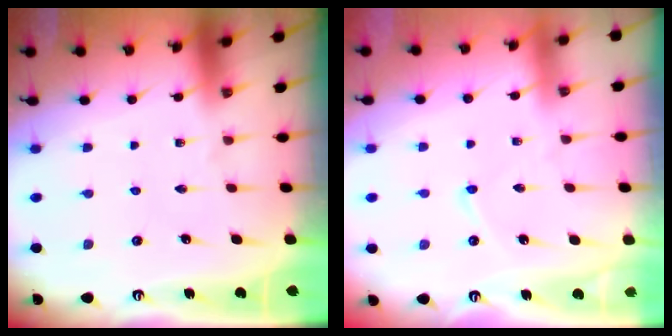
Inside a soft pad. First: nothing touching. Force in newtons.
{"total": 2.1, "press": 2.1, "slide": 0.2}